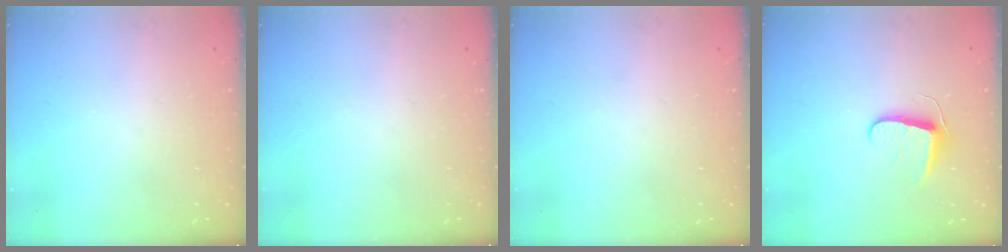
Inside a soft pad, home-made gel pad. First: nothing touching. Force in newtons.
{"total": 0.0}
{"total": 0.0}
{"total": 7.2, "press": 7.2, "slide": 0.7}